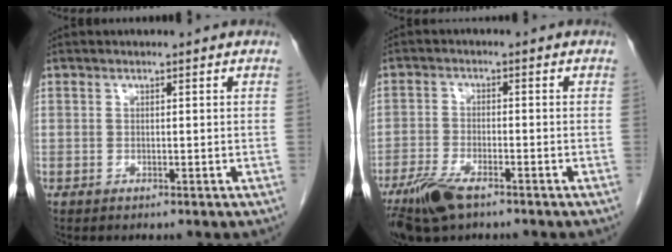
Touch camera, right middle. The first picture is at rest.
{"total": 7.2, "force": [-5.0, 2.2, 4.7], "torque": [-0.097, -0.013, -0.090]}